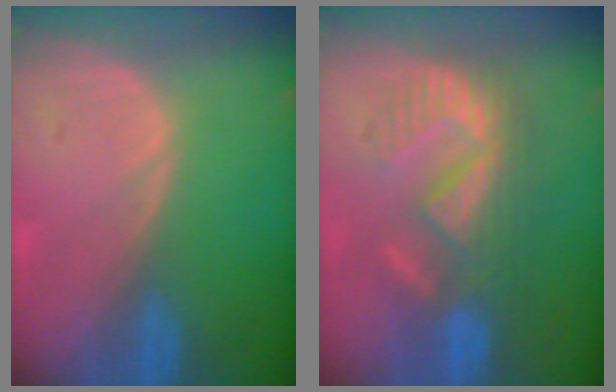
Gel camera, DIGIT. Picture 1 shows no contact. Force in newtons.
{"total": 8.5, "press": 8.3, "slide": 1.8}